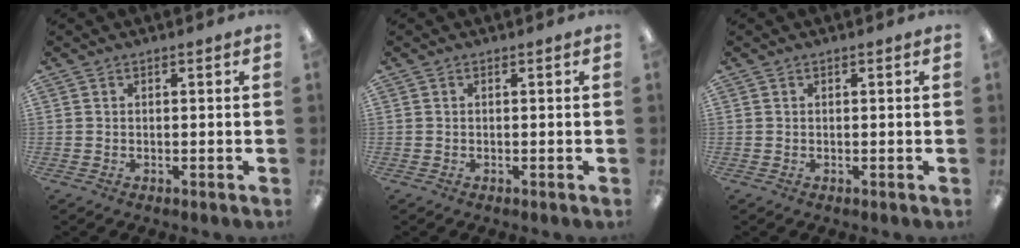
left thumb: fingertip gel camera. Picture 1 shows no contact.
{"total": 0.0}
{"total": 0.0}